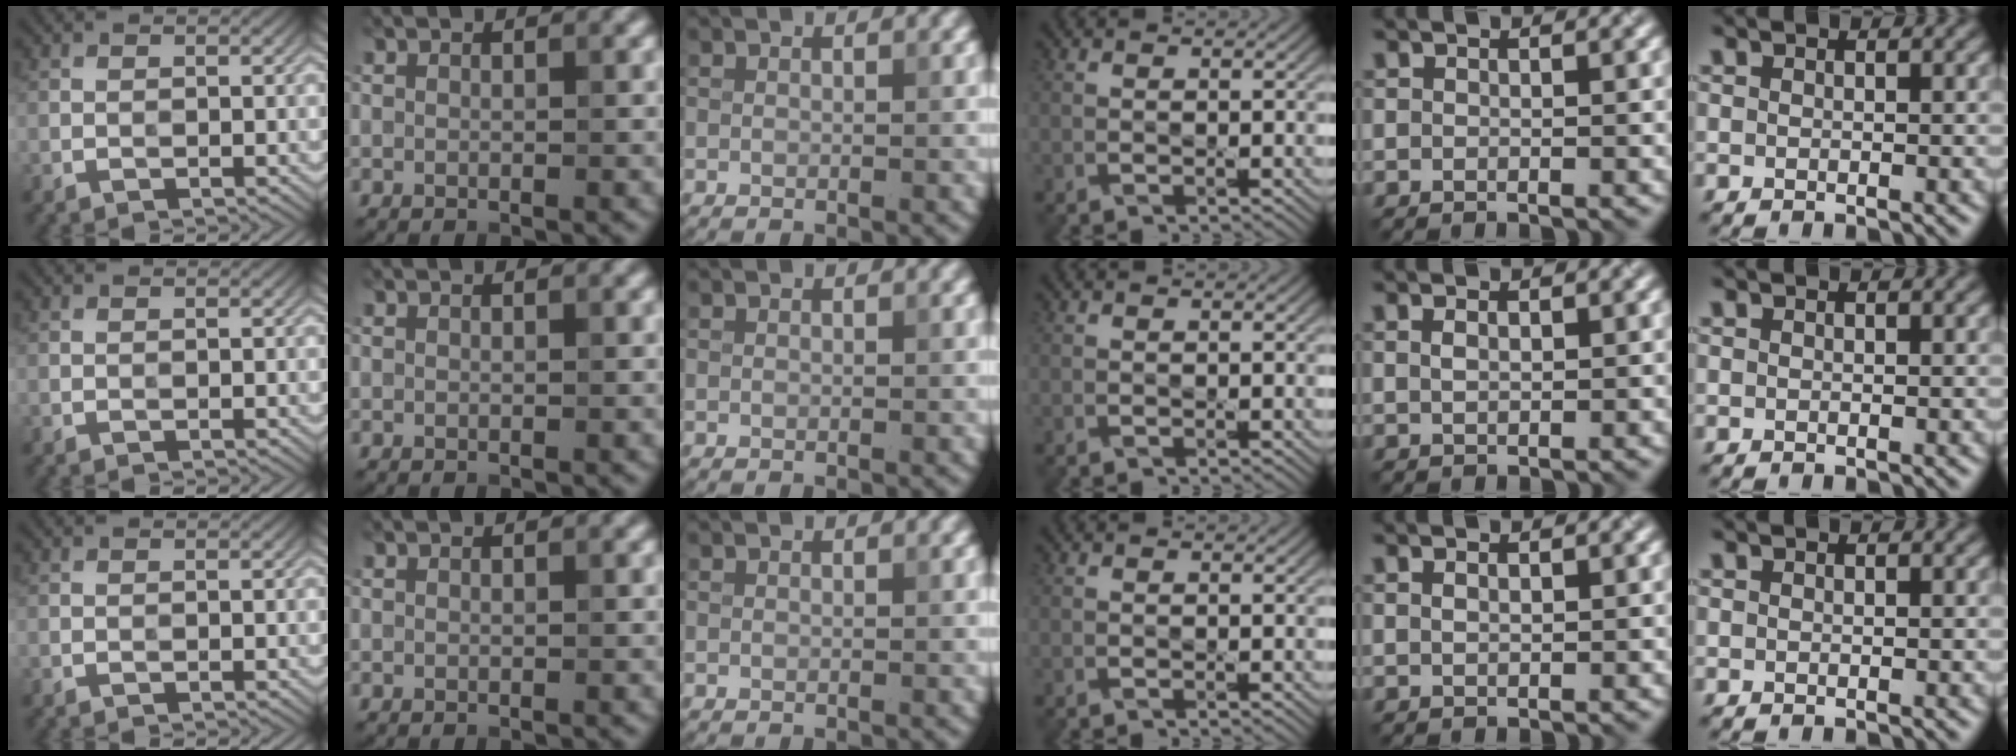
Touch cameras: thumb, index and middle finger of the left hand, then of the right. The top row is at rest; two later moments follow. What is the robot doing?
{"motion": "dispense", "object": "soap dispenser"}